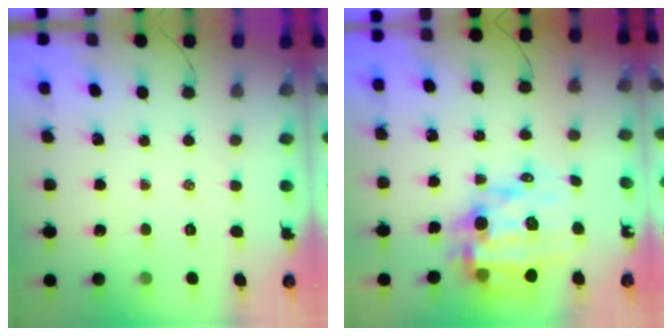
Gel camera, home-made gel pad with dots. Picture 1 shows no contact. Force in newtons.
{"total": 14.1, "press": 13.6, "slide": 3.5}